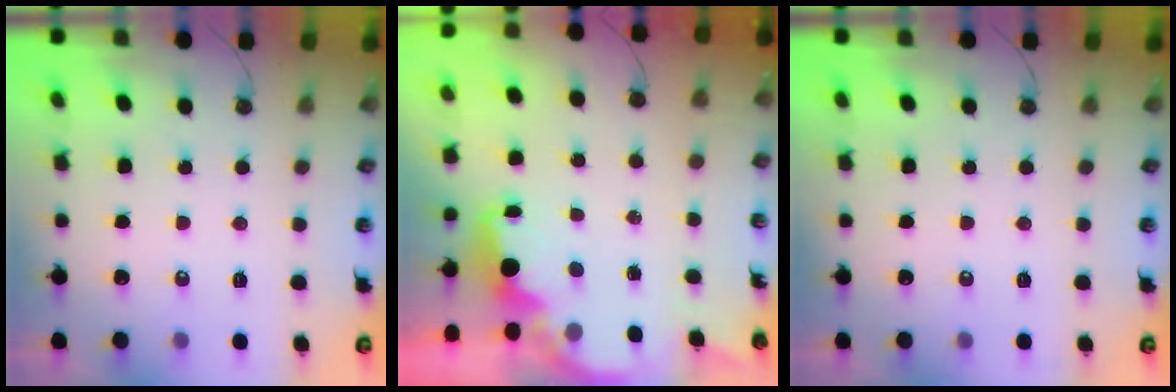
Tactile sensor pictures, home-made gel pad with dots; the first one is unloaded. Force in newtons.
{"total": 2.5, "press": 2.3, "slide": 0.7}
{"total": 0.0}